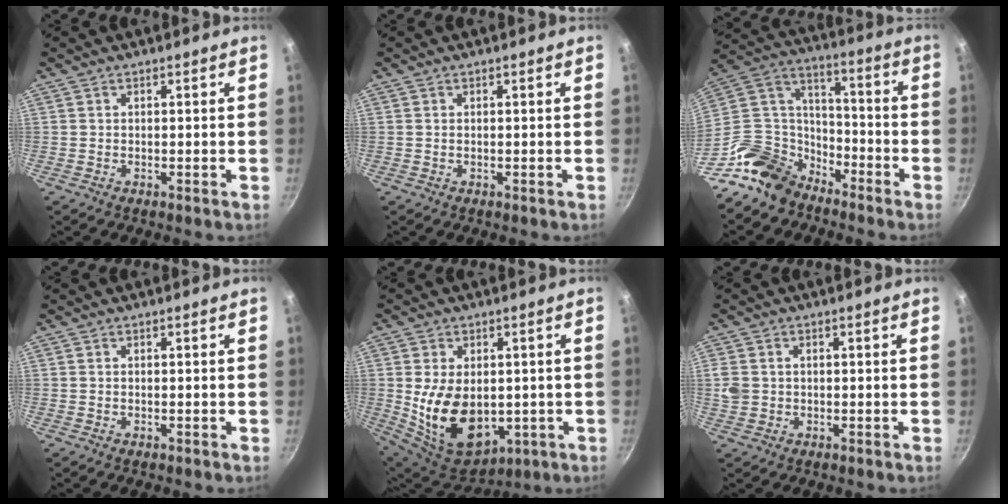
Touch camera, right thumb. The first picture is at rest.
{"total": 0.0}
{"total": 16.0, "force": [-11.4, 9.8, 5.6], "torque": [-0.073, 0.097, -0.223]}
{"total": 0.0}
{"total": 16.0, "force": [-0.6, 10.7, 11.8], "torque": [-0.187, -0.022, 0.016]}
{"total": 3.7, "force": [0.3, 3.1, 1.9], "torque": [-0.033, 0.002, 0.008]}